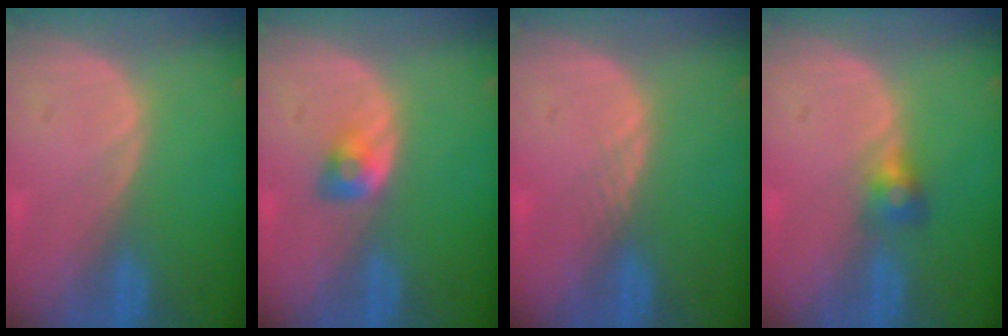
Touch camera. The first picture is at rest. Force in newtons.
{"total": 2.8, "press": 2.5, "slide": 1.3}
{"total": 1.0, "press": 0.8, "slide": 0.5}
{"total": 2.6, "press": 2.5, "slide": 0.7}